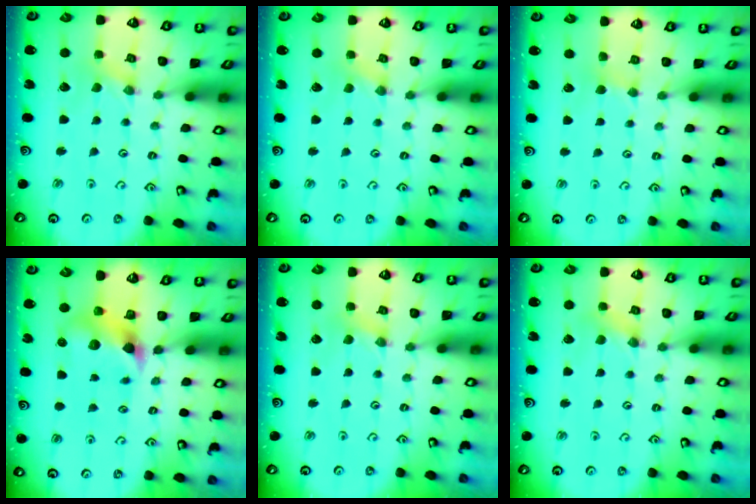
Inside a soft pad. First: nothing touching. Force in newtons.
{"total": 1.4, "press": 1.4, "slide": 0.3}
{"total": 2.2, "press": 2.2, "slide": 0.5}
{"total": 6.6, "press": 6.6, "slide": 0.7}
{"total": 1.1, "press": 1.1, "slide": 0.2}
{"total": 2.5, "press": 2.5, "slide": 0.3}